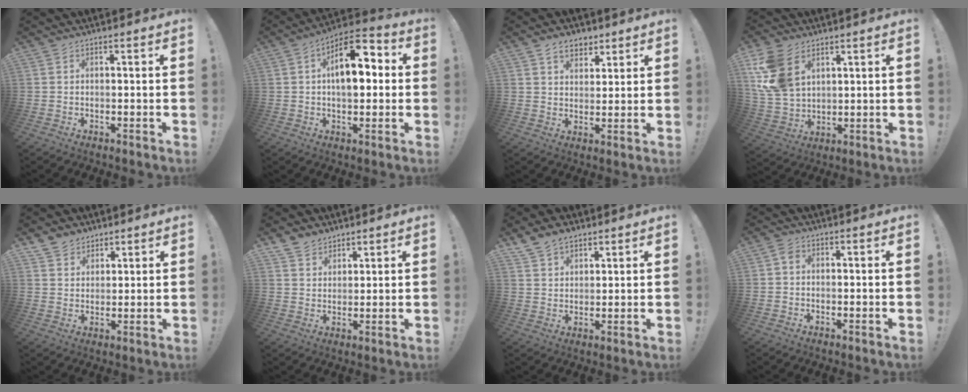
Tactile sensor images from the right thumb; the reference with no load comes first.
{"total": 14.2, "force": [2.5, 7.5, 11.7], "torque": [-0.164, 0.007, 0.043]}
{"total": 7.1, "force": [4.5, 4.8, 2.6], "torque": [-0.037, -0.019, 0.086]}
{"total": 13.9, "force": [6.3, 9.2, 8.2], "torque": [-0.166, -0.021, 0.129]}
{"total": 5.5, "force": [4.3, 3.5, 0.1], "torque": [-0.010, -0.030, 0.085]}
{"total": 5.8, "force": [4.8, 3.2, 0.5], "torque": [-0.016, -0.032, 0.095]}
{"total": 6.8, "force": [5.3, 3.8, 2.0], "torque": [-0.040, -0.026, 0.104]}
{"total": 1.6, "force": [0.0, 1.2, 1.1], "torque": [-0.015, 0.002, -0.001]}